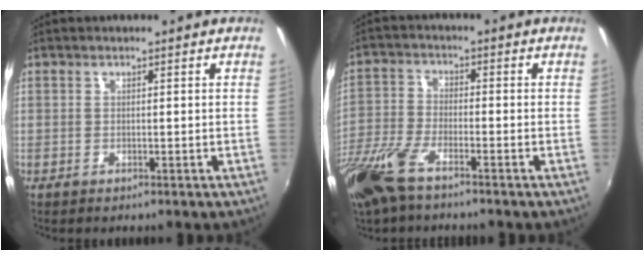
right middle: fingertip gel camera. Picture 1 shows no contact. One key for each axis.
{"total": 11.8, "fx": -8.3, "fy": 3.5, "fz": 7.6, "tx": -0.180, "ty": -0.027, "tz": -0.173}